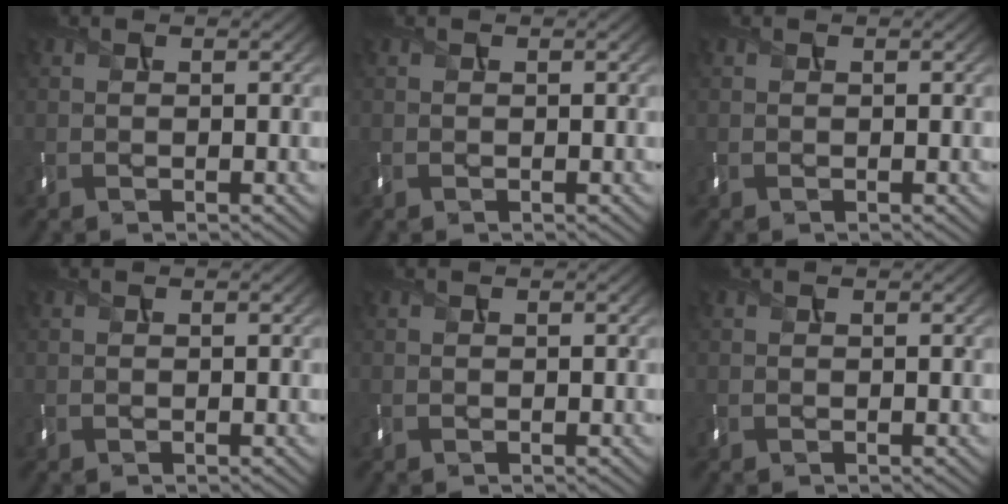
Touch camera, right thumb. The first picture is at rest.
{"total": 0.0}
{"total": 0.0}
{"total": 0.0}
{"total": 0.0}
{"total": 0.0}